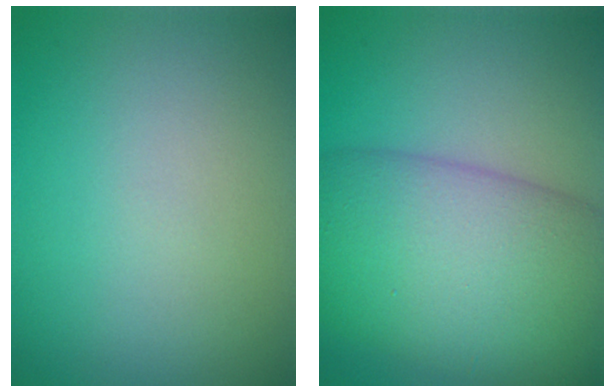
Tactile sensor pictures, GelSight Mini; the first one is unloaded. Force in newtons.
{"total": 12.1, "press": 12.1, "slide": 0.5}